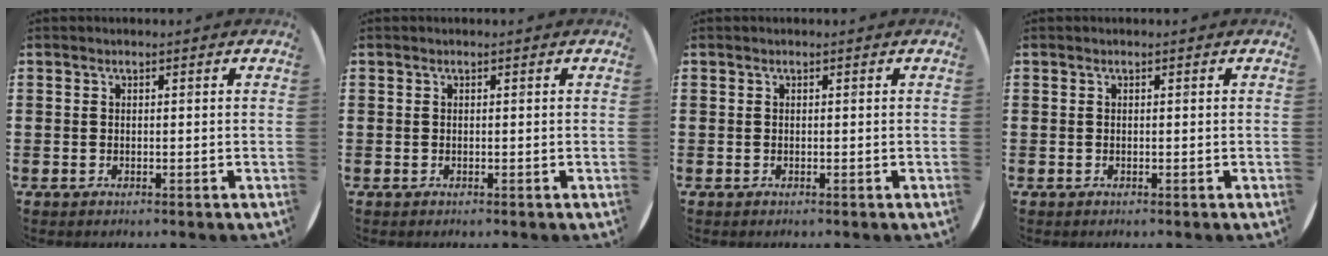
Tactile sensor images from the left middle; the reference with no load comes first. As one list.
[{"total": 0.0}, {"total": 0.0}, {"total": 0.0}]